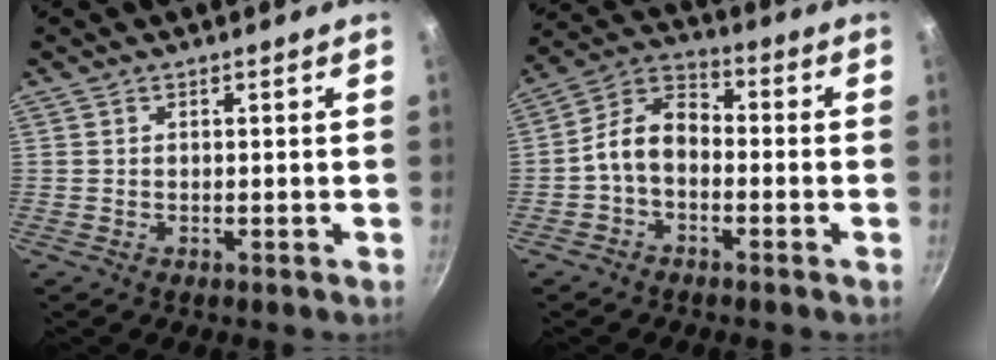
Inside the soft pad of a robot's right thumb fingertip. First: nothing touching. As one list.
[{"total": 8.5, "force": [-2.1, 5.7, 5.9], "torque": [-0.092, 0.044, -0.057]}]